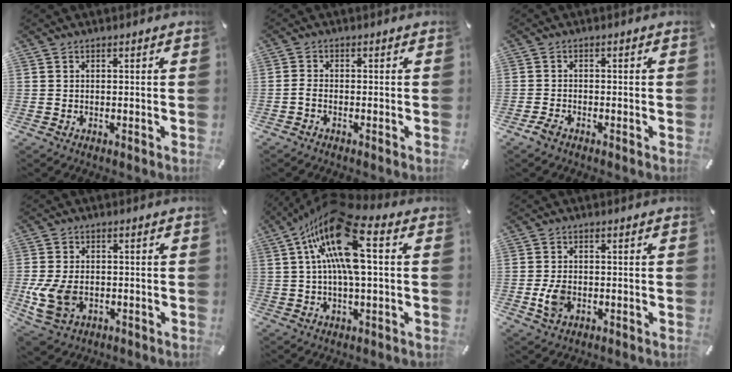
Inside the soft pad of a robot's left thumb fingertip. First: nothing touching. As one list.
[{"total": 1.5, "force": [-0.9, 0.6, 1.0], "torque": [-0.021, 0.001, -0.016]}, {"total": 1.8, "force": [-1.4, 0.8, 0.8], "torque": [-0.023, 0.002, -0.029]}, {"total": 10.0, "force": [-2.3, 7.2, 6.5], "torque": [-0.148, -0.001, -0.038]}, {"total": 18.3, "force": [5.4, 6.9, 16.0], "torque": [-0.328, -0.016, 0.084]}, {"total": 4.9, "force": [-1.1, 3.4, 3.4], "torque": [-0.069, -0.003, -0.023]}]